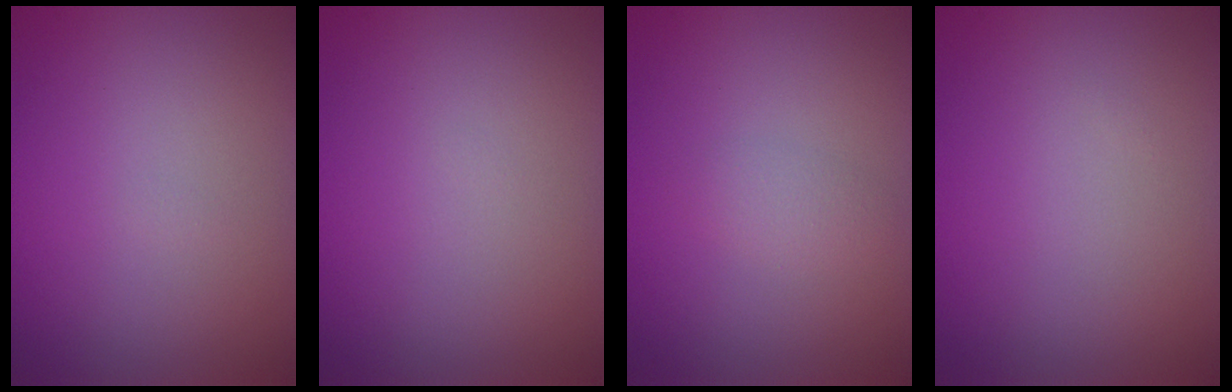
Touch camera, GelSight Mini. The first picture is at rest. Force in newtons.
{"total": 0.0}
{"total": 1.3, "press": 1.3, "slide": 0.0}
{"total": 0.0}